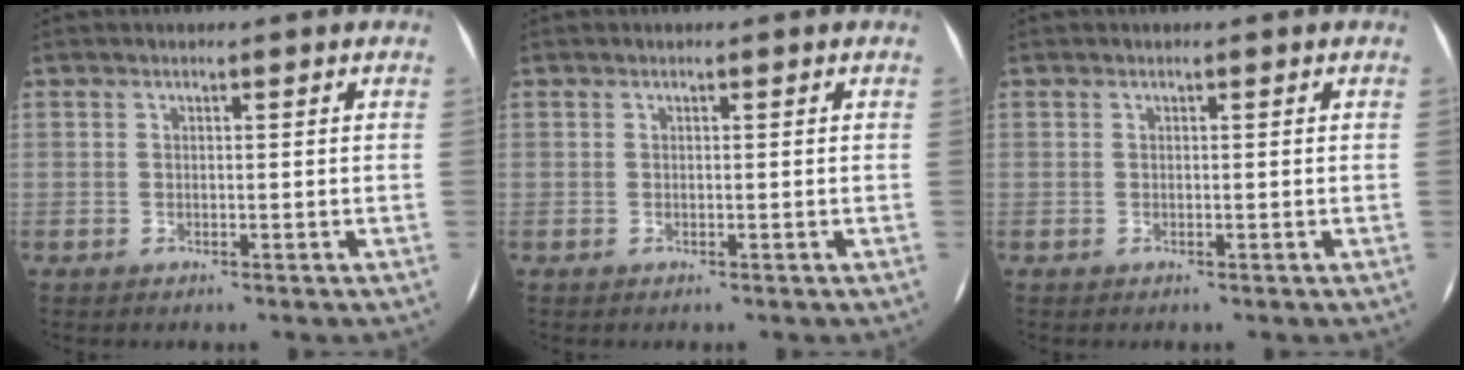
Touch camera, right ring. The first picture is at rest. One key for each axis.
{"total": 0.0}
{"total": 0.0}